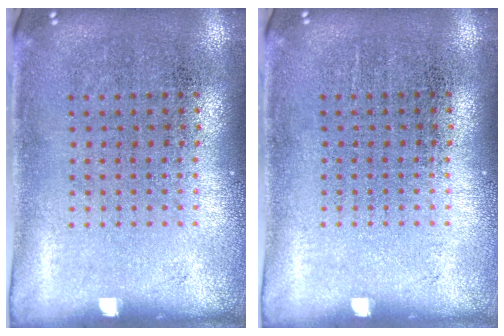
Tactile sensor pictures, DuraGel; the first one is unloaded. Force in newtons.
{"total": 0.0}